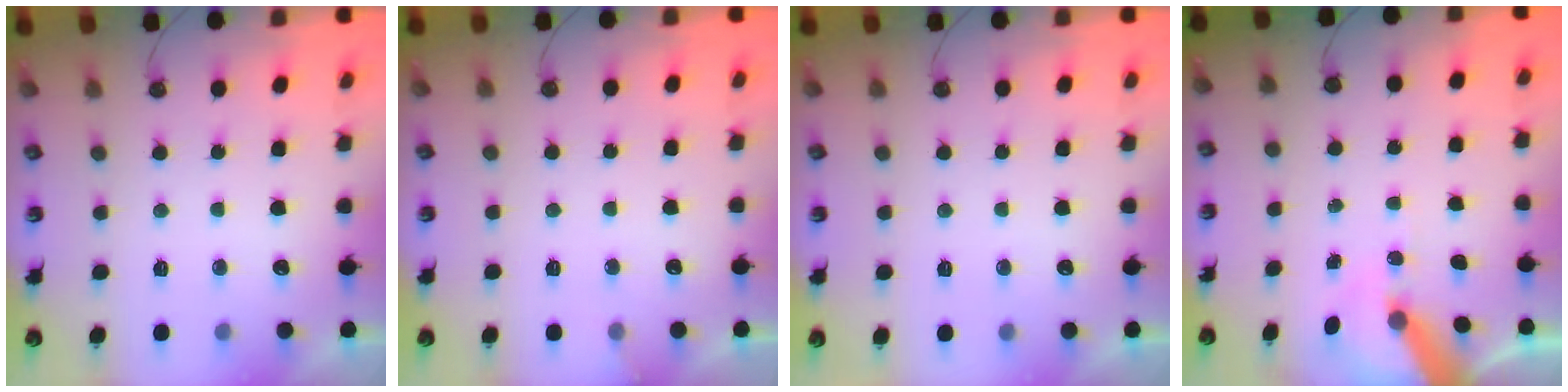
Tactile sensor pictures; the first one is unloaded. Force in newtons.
{"total": 2.8, "press": 2.8, "slide": 0.2}
{"total": 0.0}
{"total": 9.3, "press": 9.2, "slide": 1.3}